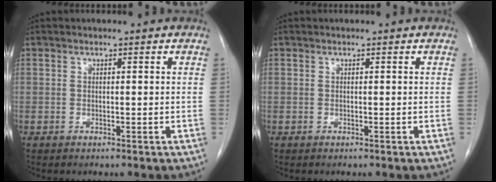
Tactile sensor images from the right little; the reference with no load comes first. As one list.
[{"total": 0.0}]